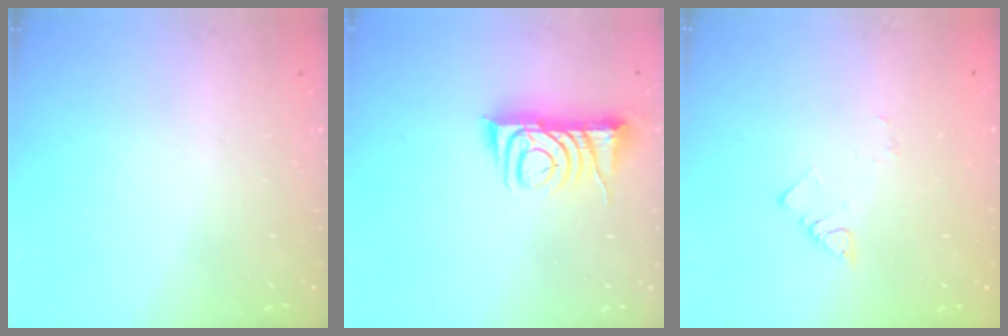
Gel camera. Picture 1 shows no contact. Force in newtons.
{"total": 7.5, "press": 7.4, "slide": 0.7}
{"total": 2.6, "press": 2.5, "slide": 0.2}